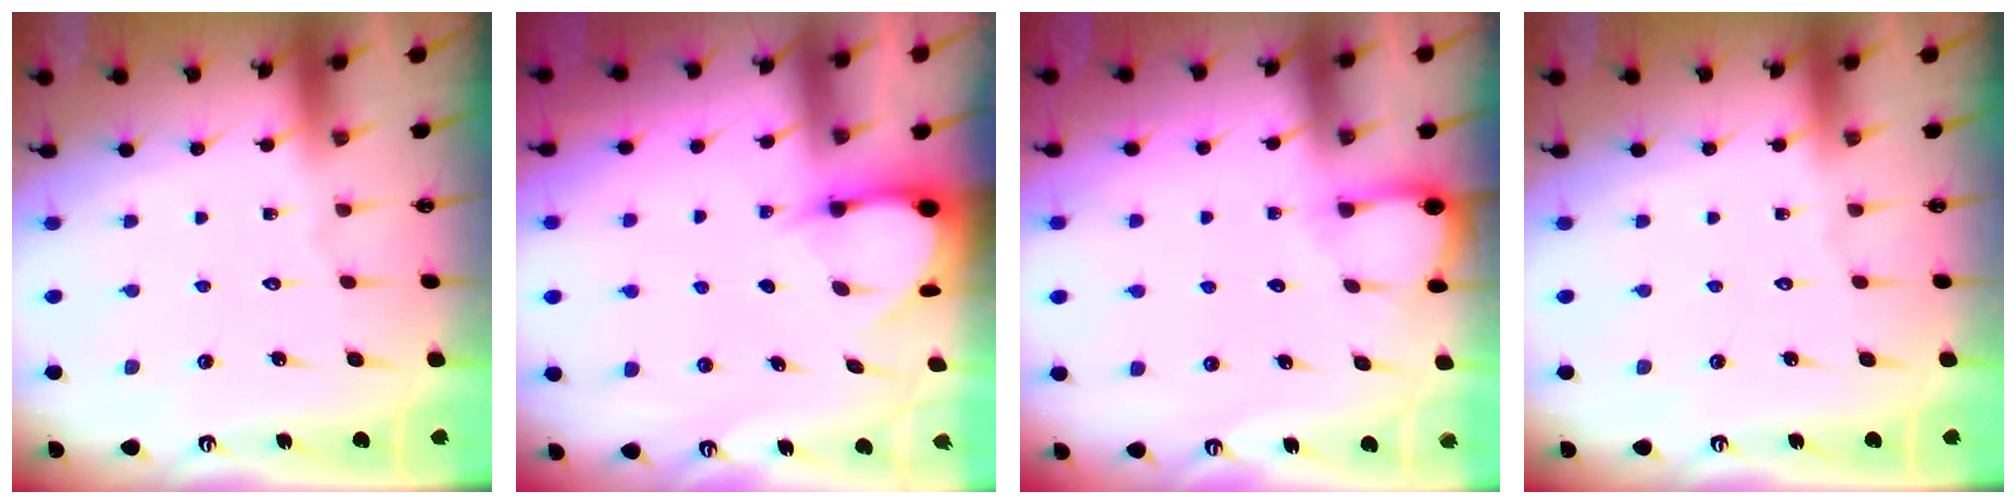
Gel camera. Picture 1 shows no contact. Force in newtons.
{"total": 3.5, "press": 3.5, "slide": 0.3}
{"total": 4.3, "press": 4.3, "slide": 0.4}
{"total": 0.0}